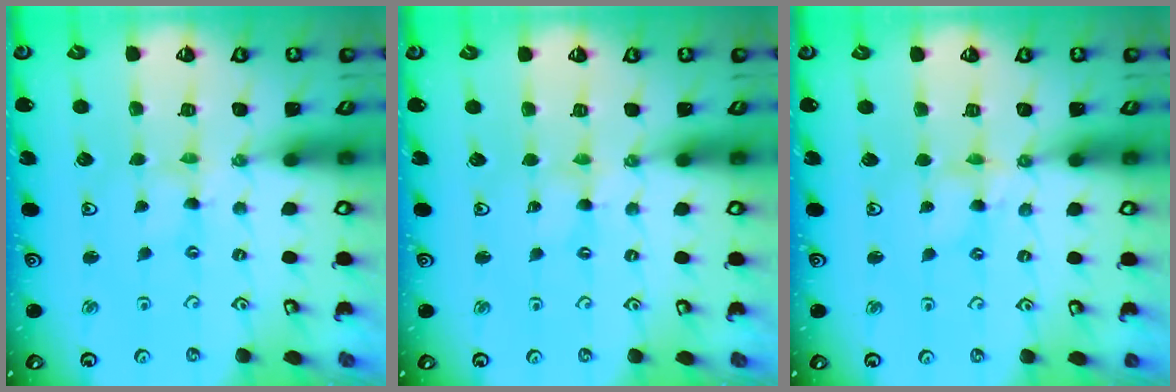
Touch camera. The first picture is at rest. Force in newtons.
{"total": 0.0}
{"total": 3.9, "press": 3.9, "slide": 0.4}